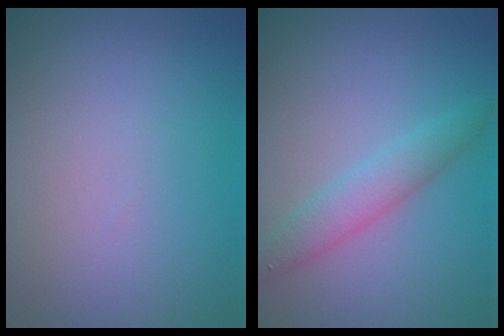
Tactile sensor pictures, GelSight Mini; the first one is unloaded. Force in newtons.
{"total": 2.9, "press": 2.9, "slide": 0.0}